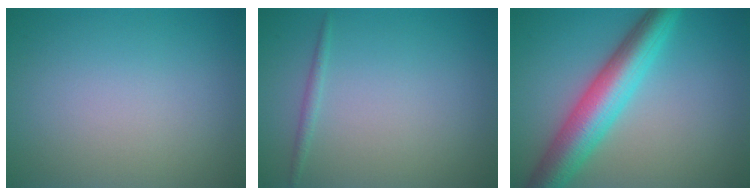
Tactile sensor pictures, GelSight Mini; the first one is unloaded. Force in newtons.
{"total": 0.8, "press": 0.8, "slide": 0.1}
{"total": 7.2, "press": 7.2, "slide": 0.2}